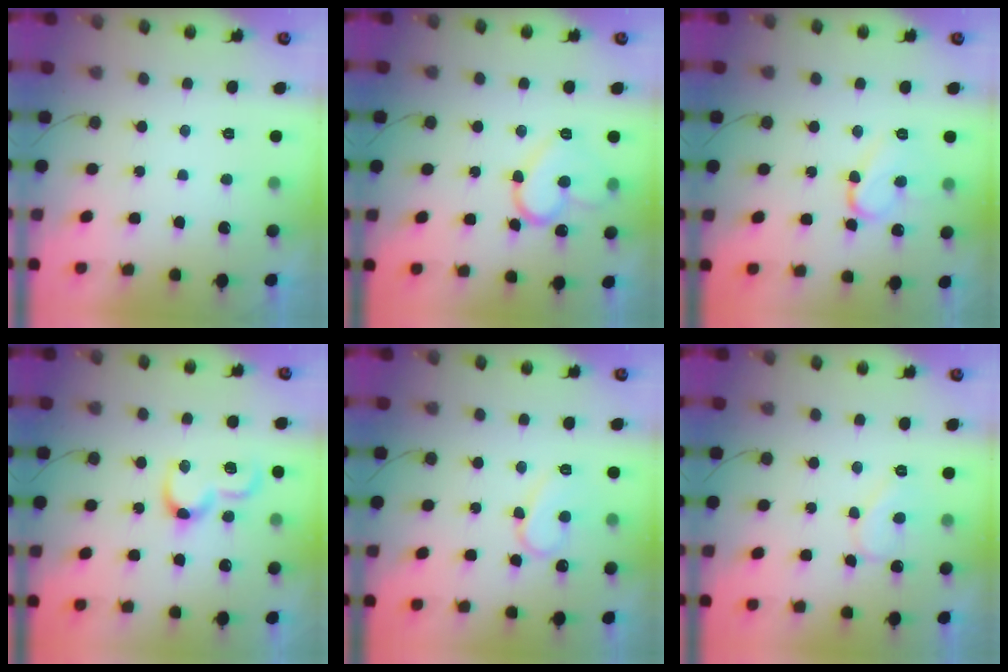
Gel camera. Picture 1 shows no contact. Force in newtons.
{"total": 14.2, "press": 14.2, "slide": 1.3}
{"total": 10.3, "press": 10.2, "slide": 1.1}
{"total": 9.6, "press": 9.6, "slide": 0.6}
{"total": 9.4, "press": 9.4, "slide": 1.0}
{"total": 8.1, "press": 8.1, "slide": 0.2}